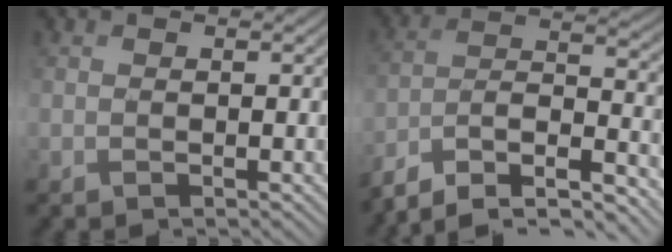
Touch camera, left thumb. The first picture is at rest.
{"total": 12.0, "force": [-9.7, 3.2, 6.4], "torque": [-0.125, -0.004, -0.173]}